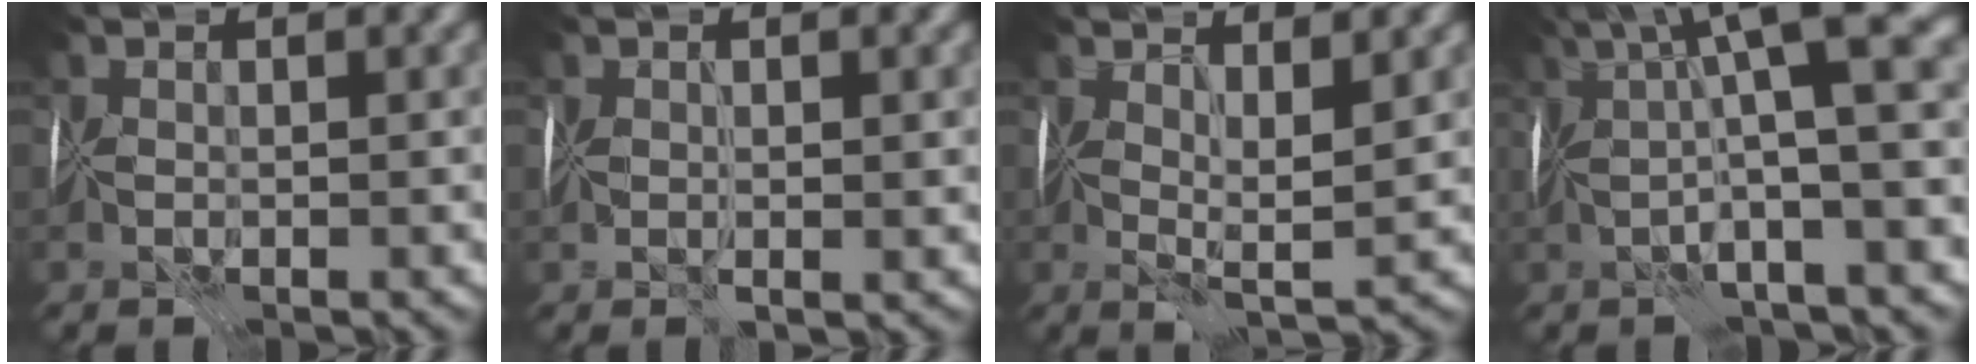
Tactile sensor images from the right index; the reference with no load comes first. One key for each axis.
{"total": 1.3, "fx": -0.1, "fy": 0.5, "fz": 1.2, "tx": -0.022, "ty": -0.005, "tz": 0.001}
{"total": 3.1, "fx": 1.4, "fy": 0.3, "fz": 2.7, "tx": -0.049, "ty": -0.012, "tz": 0.025}
{"total": 8.2, "fx": 2.3, "fy": 1.0, "fz": 7.8, "tx": -0.118, "ty": 0.024, "tz": 0.033}